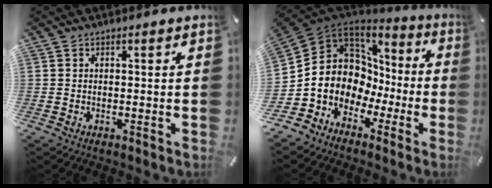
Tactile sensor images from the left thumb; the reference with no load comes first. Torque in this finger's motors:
{"motor_torque": [-0.08, 1.97, 1.42, 1.36, 0.14]}